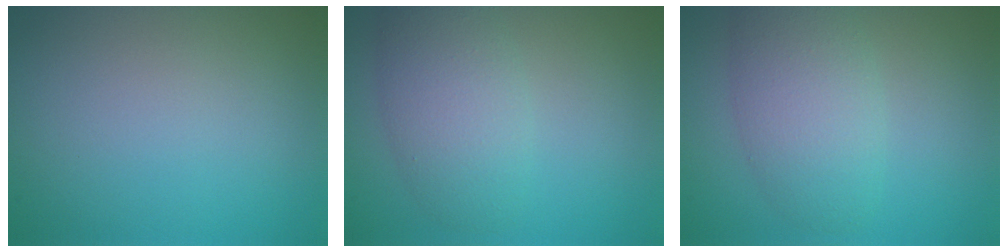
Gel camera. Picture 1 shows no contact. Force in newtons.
{"total": 4.6, "press": 4.6, "slide": 0.2}
{"total": 5.0, "press": 5.0, "slide": 0.2}